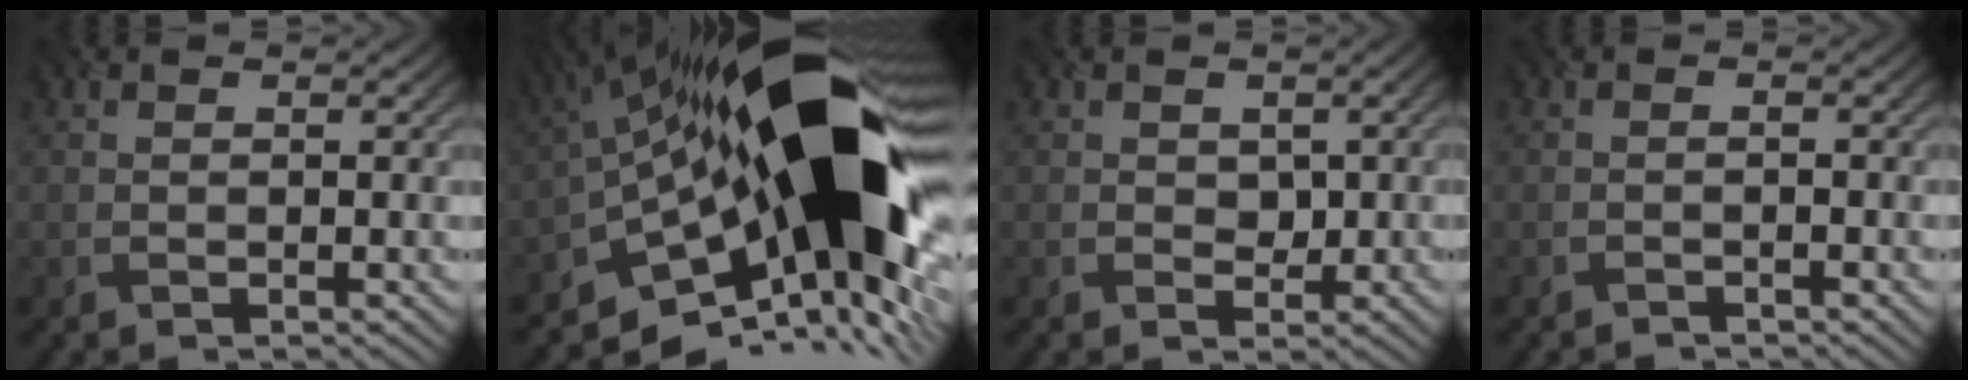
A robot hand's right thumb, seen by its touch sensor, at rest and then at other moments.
{"total": 19.5, "force": [-3.4, 8.8, 17.1], "torque": [-0.258, 0.003, -0.079]}
{"total": 1.8, "force": [0.1, 1.5, 1.0], "torque": [-0.020, -0.005, -0.002]}
{"total": 0.9, "force": [-0.8, 0.1, 0.4], "torque": [-0.006, 0.001, -0.017]}